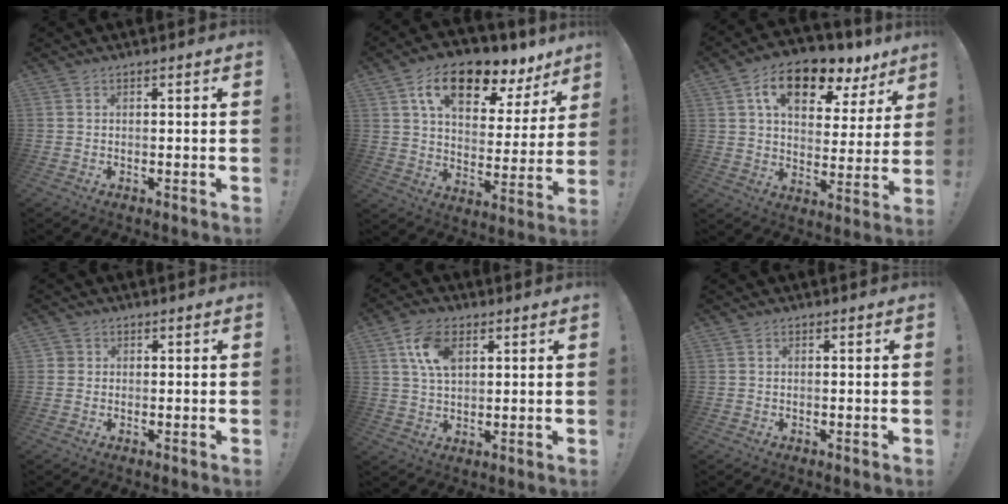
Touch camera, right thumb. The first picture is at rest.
{"total": 16.7, "force": [9.6, 8.3, 10.9], "torque": [-0.178, -0.045, 0.165]}
{"total": 15.6, "force": [8.6, 8.3, 10.1], "torque": [-0.161, -0.038, 0.150]}
{"total": 1.6, "force": [0.4, 1.6, 0.3], "torque": [-0.005, 0.001, 0.008]}
{"total": 10.1, "force": [3.9, 6.3, 6.9], "torque": [-0.122, 0.002, 0.074]}
{"total": 0.0}